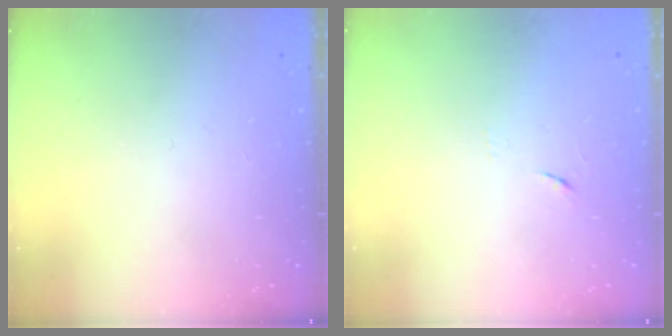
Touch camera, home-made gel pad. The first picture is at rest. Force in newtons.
{"total": 5.2, "press": 5.1, "slide": 0.7}